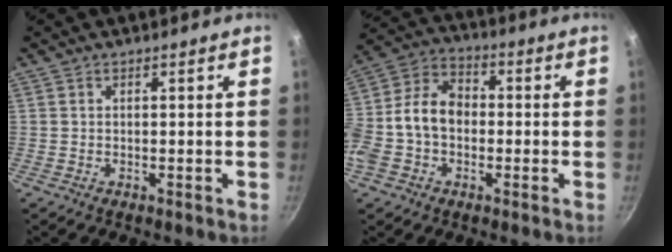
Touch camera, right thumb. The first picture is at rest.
{"total": 14.0, "force": [-1.9, 10.2, 9.4], "torque": [-0.160, 0.046, -0.051]}